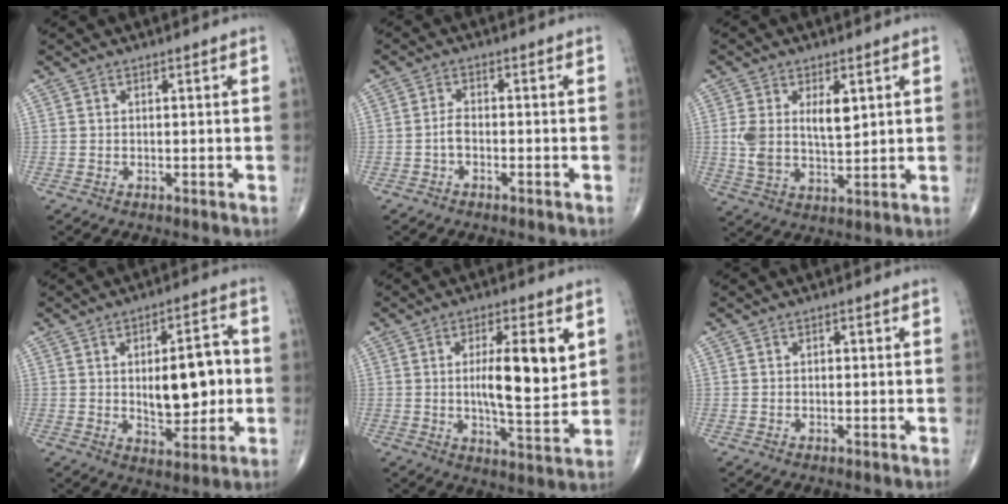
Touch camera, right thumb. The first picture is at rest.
{"total": 2.3, "force": [-1.0, 0.9, 1.8], "torque": [-0.038, 0.013, -0.024]}
{"total": 8.8, "force": [2.2, 4.5, 7.2], "torque": [-0.126, -0.014, 0.048]}
{"total": 12.8, "force": [0.2, 6.0, 11.3], "torque": [-0.137, 0.007, 0.010]}
{"total": 13.0, "force": [2.9, 3.8, 12.1], "torque": [-0.178, -0.021, 0.048]}
{"total": 0.7, "force": [0.1, 0.4, 0.5], "torque": [-0.002, 0.003, 0.000]}